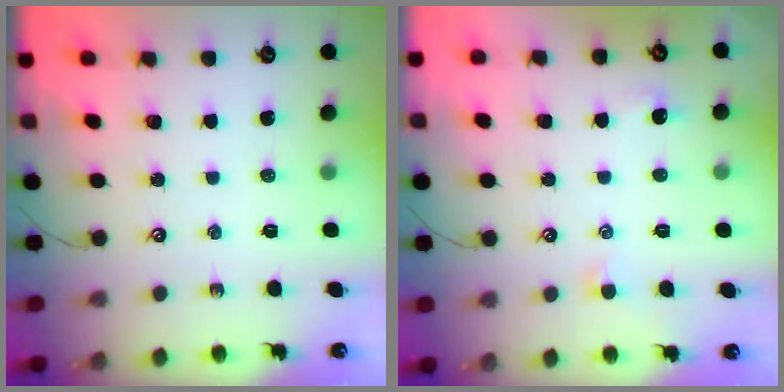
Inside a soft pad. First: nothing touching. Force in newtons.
{"total": 0.7, "press": 0.3, "slide": 0.6}